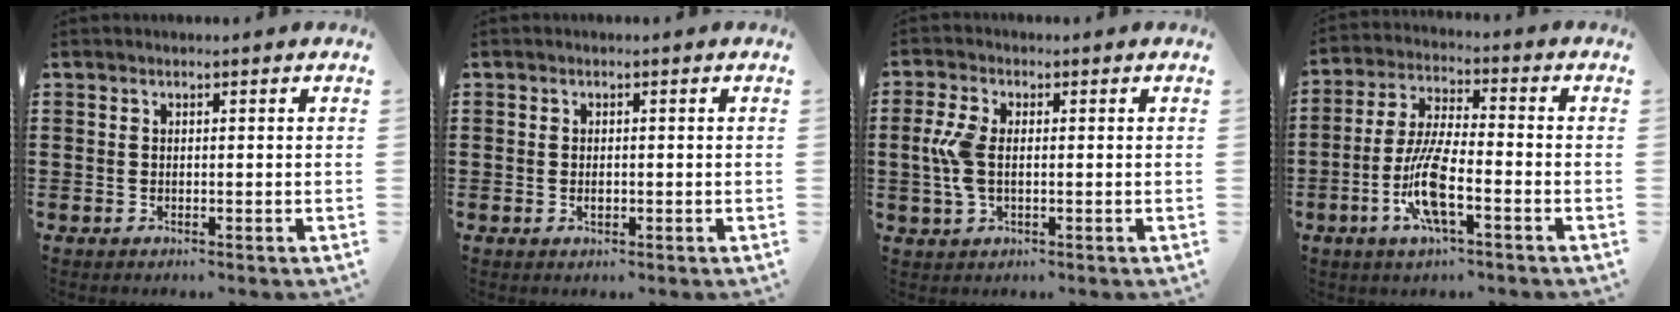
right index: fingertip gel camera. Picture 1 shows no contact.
{"total": 1.1, "force": [-0.2, 0.5, 0.9], "torque": [-0.018, 0.000, -0.004]}
{"total": 5.5, "force": [-0.2, 2.8, 4.7], "torque": [-0.133, -0.009, -0.015]}
{"total": 9.5, "force": [-3.7, 2.4, 8.4], "torque": [-0.191, -0.012, -0.075]}